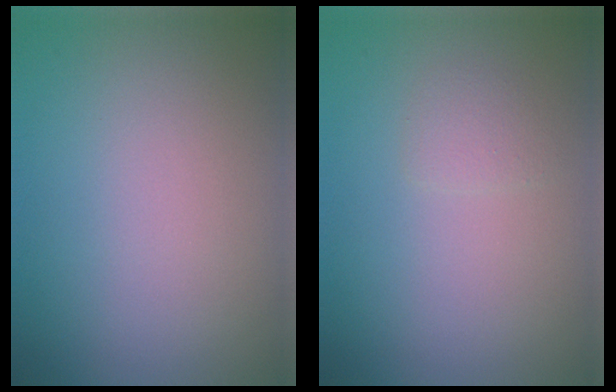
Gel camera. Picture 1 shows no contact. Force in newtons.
{"total": 1.0, "press": 1.0, "slide": 0.1}